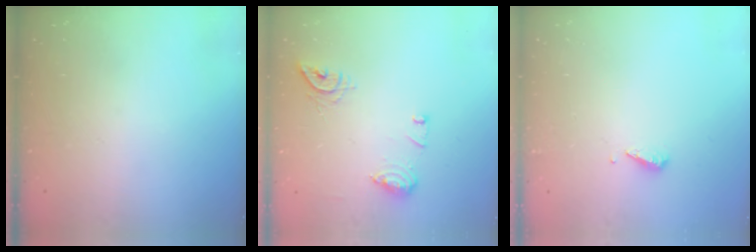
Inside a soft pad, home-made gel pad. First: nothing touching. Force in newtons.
{"total": 9.8, "press": 9.8, "slide": 0.6}
{"total": 3.1, "press": 3.1, "slide": 0.2}